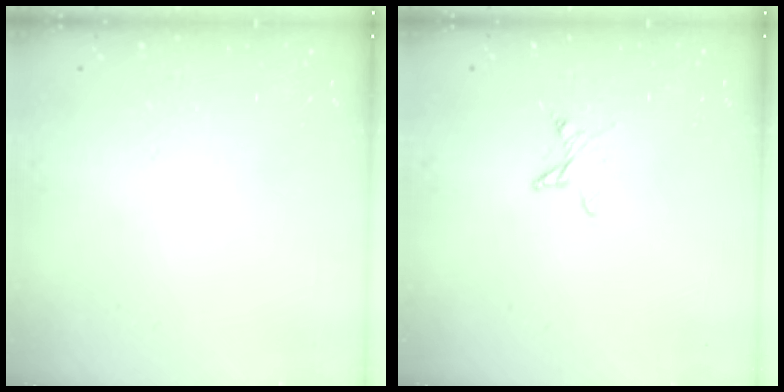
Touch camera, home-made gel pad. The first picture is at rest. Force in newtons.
{"total": 5.0, "press": 5.0, "slide": 0.7}